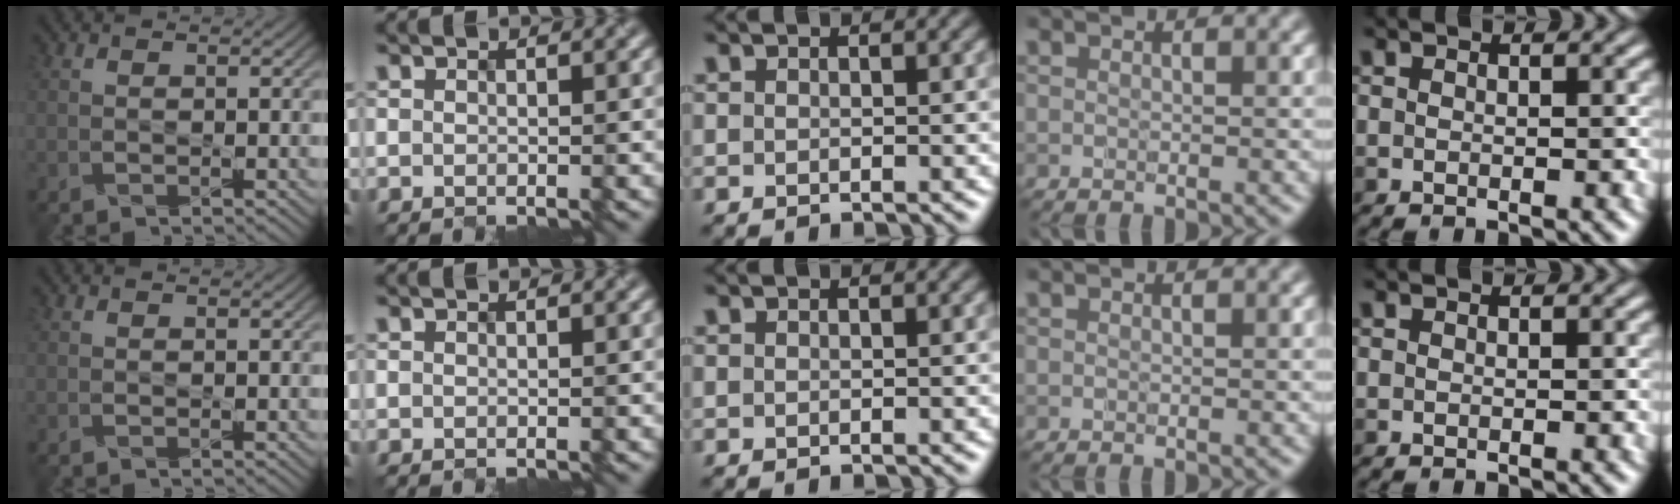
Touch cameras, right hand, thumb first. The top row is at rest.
{}